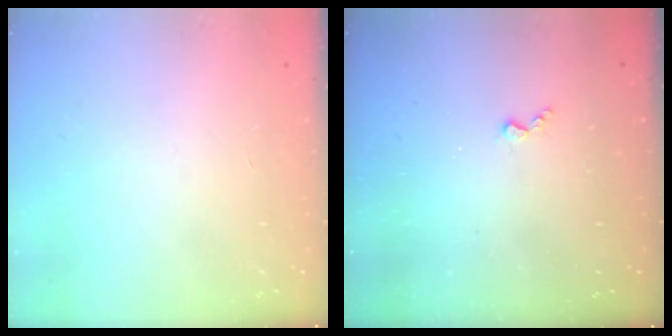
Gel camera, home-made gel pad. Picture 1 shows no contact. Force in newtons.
{"total": 3.3, "press": 3.3, "slide": 0.5}